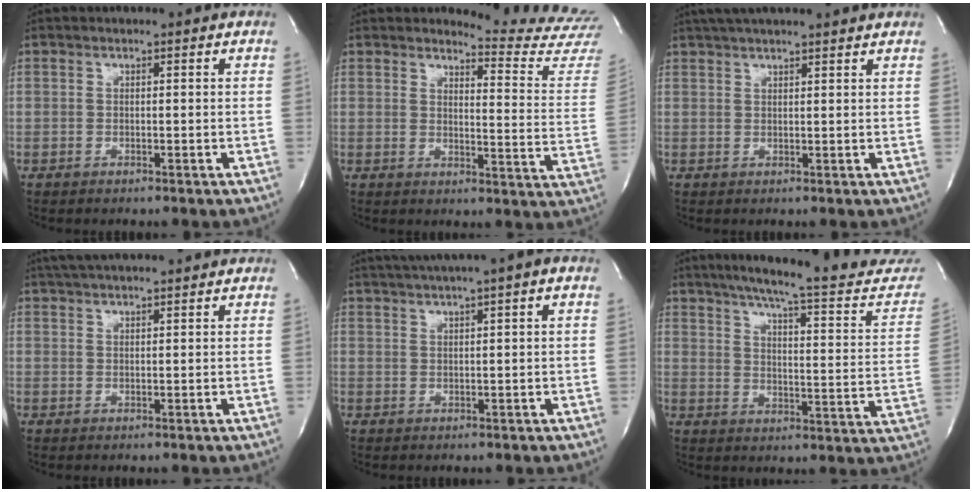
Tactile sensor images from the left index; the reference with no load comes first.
{"total": 13.6, "force": [13.5, -1.6, 0.0], "torque": [0.010, -0.151, 0.132]}
{"total": 11.4, "force": [10.0, 0.7, 5.5], "torque": [-0.092, 0.035, 0.135]}
{"total": 9.2, "force": [8.2, 0.2, 4.2], "torque": [-0.073, 0.036, 0.117]}
{"total": 8.2, "force": [6.0, -0.9, 5.6], "torque": [-0.093, 0.033, 0.084]}
{"total": 25.7, "force": [22.6, 2.2, 11.9], "torque": [-0.174, -0.059, 0.282]}